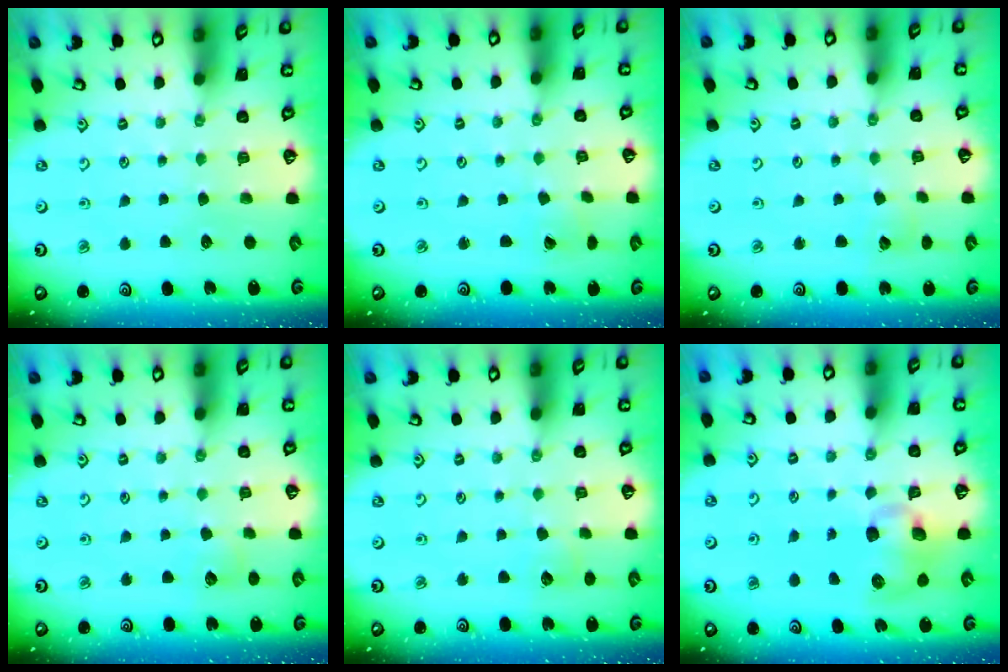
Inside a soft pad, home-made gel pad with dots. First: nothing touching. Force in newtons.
{"total": 0.0}
{"total": 3.0, "press": 3.0, "slide": 0.4}
{"total": 5.6, "press": 5.6, "slide": 0.5}
{"total": 4.8, "press": 4.7, "slide": 0.4}
{"total": 9.6, "press": 9.5, "slide": 1.5}